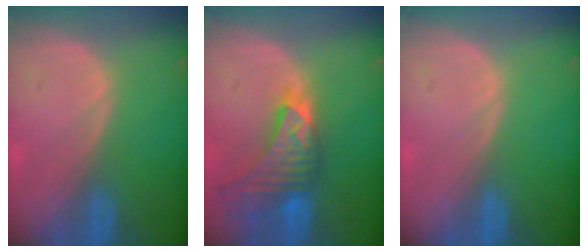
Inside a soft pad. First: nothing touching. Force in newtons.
{"total": 9.2, "press": 8.5, "slide": 3.7}
{"total": 0.0}